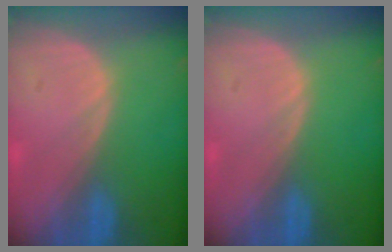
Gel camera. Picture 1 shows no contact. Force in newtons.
{"total": 0.0}